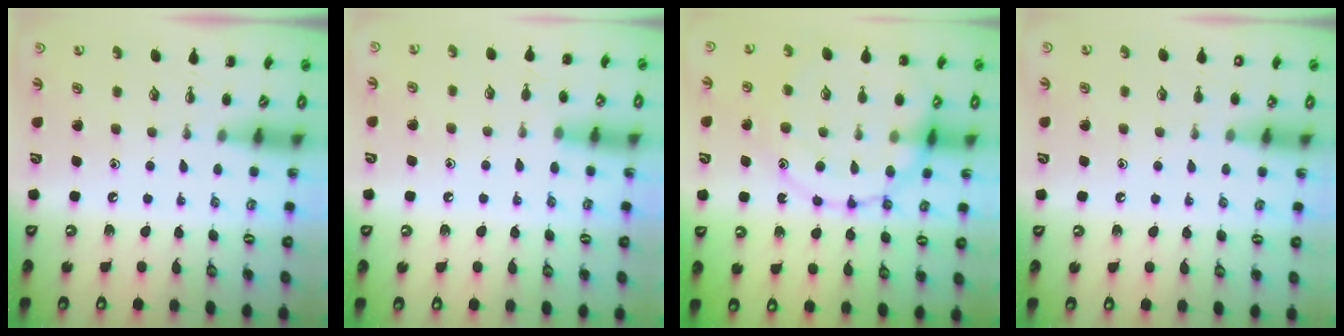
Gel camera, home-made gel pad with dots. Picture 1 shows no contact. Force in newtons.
{"total": 7.5, "press": 7.0, "slide": 2.8}
{"total": 18.7, "press": 18.7, "slide": 1.0}
{"total": 1.1, "press": 1.1, "slide": 0.2}